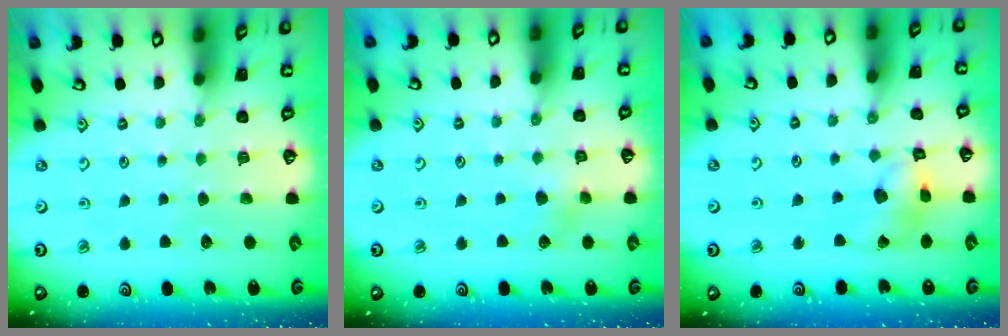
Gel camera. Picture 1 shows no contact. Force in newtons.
{"total": 5.3, "press": 5.3, "slide": 0.8}
{"total": 8.6, "press": 8.5, "slide": 0.9}